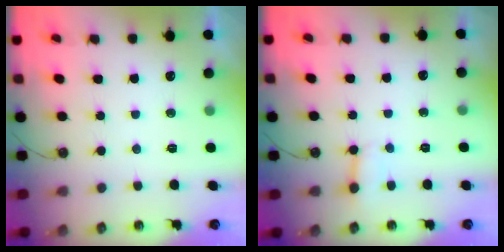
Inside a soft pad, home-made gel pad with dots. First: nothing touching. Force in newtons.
{"total": 2.5, "press": 2.5, "slide": 0.2}